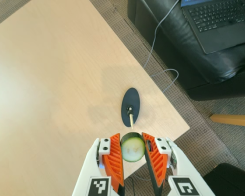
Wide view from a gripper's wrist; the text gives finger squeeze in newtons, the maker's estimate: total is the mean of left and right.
{"total": 11.9, "left": 12.0, "right": 11.8}